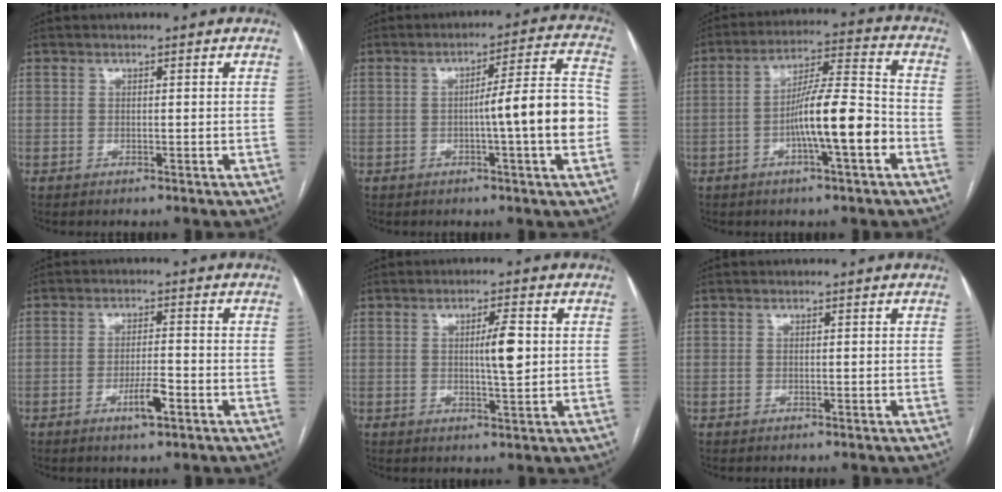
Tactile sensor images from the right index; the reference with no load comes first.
{"total": 10.7, "force": [-1.3, 1.0, 10.6], "torque": [-0.135, 0.031, -0.018]}
{"total": 11.7, "force": [-3.7, 1.0, 11.0], "torque": [-0.190, 0.010, -0.064]}
{"total": 4.3, "force": [-2.1, 0.6, 3.7], "torque": [-0.068, -0.002, -0.036]}
{"total": 4.9, "force": [0.6, 0.5, 4.8], "torque": [-0.077, 0.001, 0.009]}
{"total": 0.0}